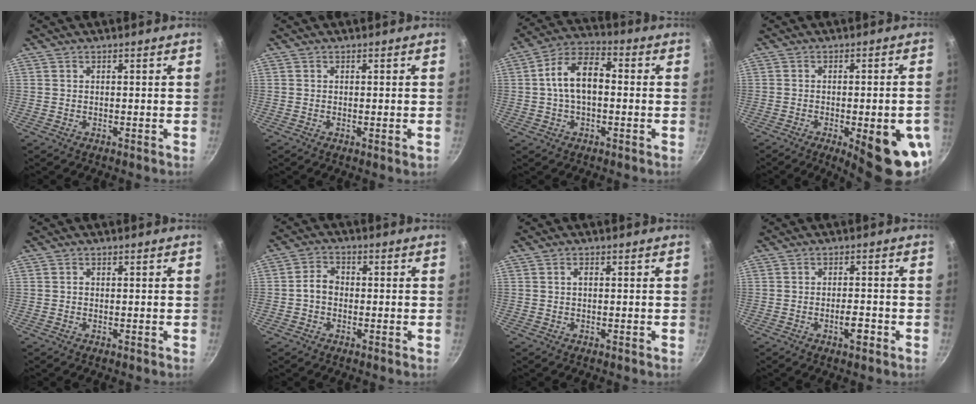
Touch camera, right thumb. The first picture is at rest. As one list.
[{"total": 1.0, "force": [-0.2, 0.0, 1.0], "torque": [-0.016, -0.003, -0.005]}, {"total": 10.7, "force": [0.2, 6.2, 8.7], "torque": [-0.139, 0.037, -0.009]}, {"total": 14.9, "force": [-5.1, 4.4, 13.3], "torque": [-0.149, 0.011, -0.061]}, {"total": 0.6, "force": [-0.1, 0.5, 0.3], "torque": [-0.002, 0.004, -0.003]}, {"total": 4.0, "force": [-0.7, 3.2, 2.4], "torque": [-0.029, 0.020, -0.022]}, {"total": 0.8, "force": [0.0, 0.5, 0.7], "torque": [-0.013, 0.004, -0.001]}, {"total": 3.6, "force": [-1.6, 1.4, 2.9], "torque": [-0.037, 0.013, -0.025]}]